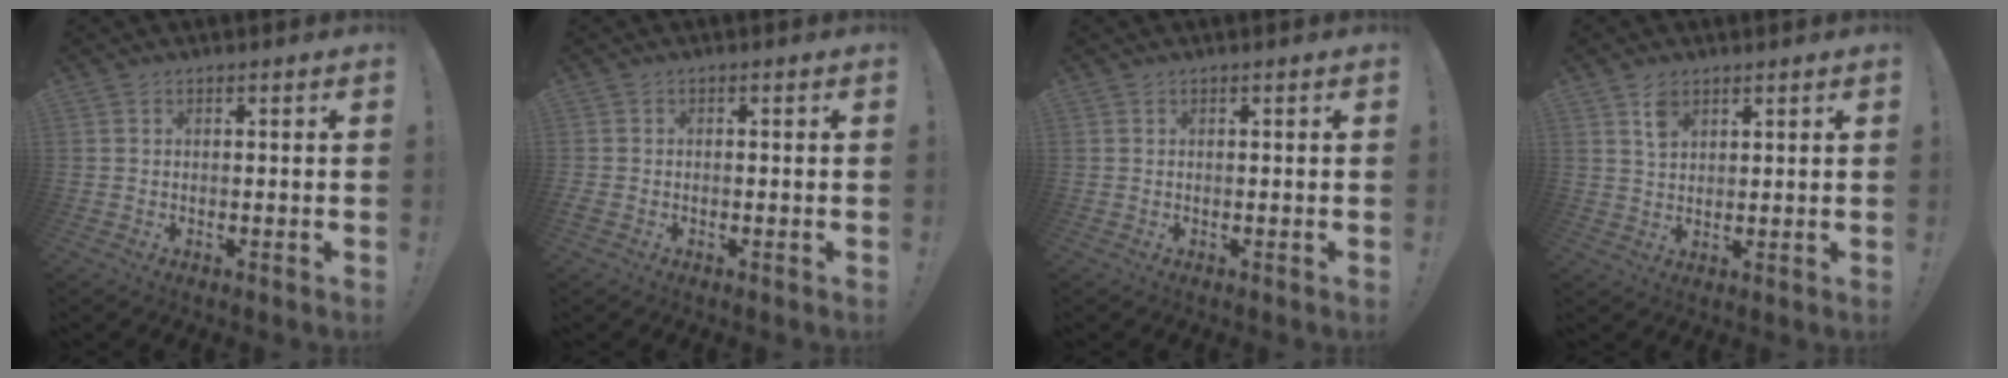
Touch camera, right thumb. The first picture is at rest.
{"total": 0.7, "force": [-0.5, 0.5, 0.3], "torque": [-0.005, 0.002, -0.008]}
{"total": 0.0}
{"total": 4.1, "force": [2.5, 2.4, 2.2], "torque": [-0.030, -0.013, 0.045]}